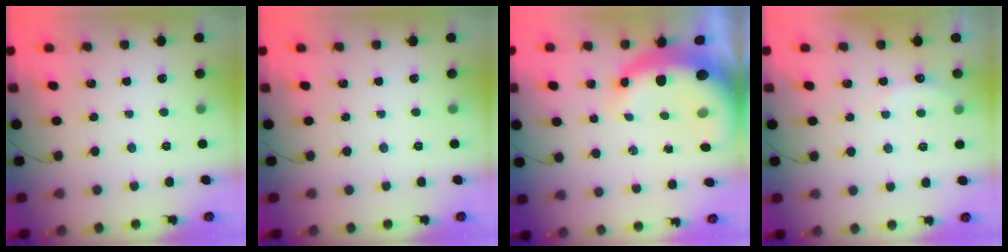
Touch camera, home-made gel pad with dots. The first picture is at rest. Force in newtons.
{"total": 0.0}
{"total": 11.3, "press": 11.0, "slide": 2.3}
{"total": 6.0, "press": 5.9, "slide": 1.1}